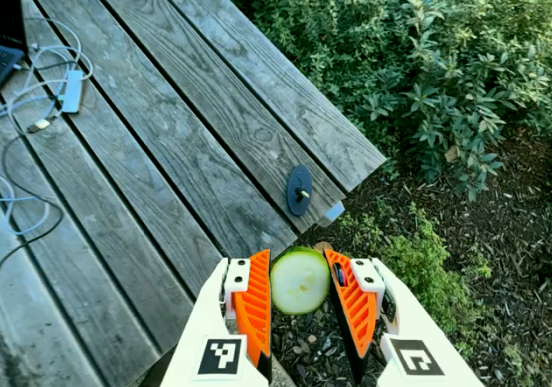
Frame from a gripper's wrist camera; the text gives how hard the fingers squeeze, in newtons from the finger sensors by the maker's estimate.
{"total": 10.8, "left": 11.1, "right": 10.6}